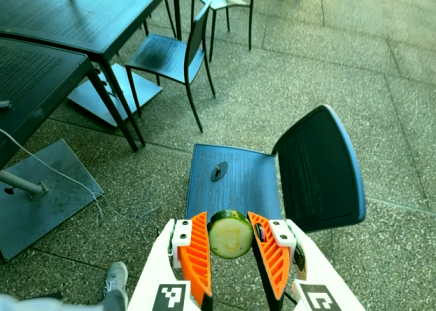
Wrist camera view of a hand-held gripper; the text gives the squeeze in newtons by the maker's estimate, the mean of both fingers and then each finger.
{"total": 10.2, "left": 9.8, "right": 10.6}